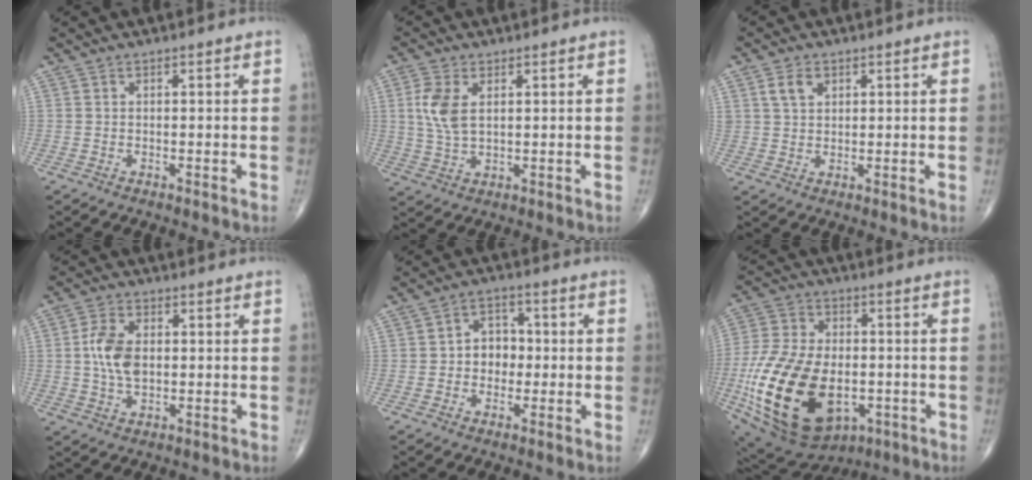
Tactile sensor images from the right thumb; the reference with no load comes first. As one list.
[{"total": 6.7, "force": [1.7, 3.6, 5.3], "torque": [-0.117, 0.000, 0.037]}, {"total": 3.9, "force": [1.8, 2.6, 2.2], "torque": [-0.030, -0.003, 0.035]}, {"total": 7.6, "force": [0.5, 4.6, 6.1], "torque": [-0.114, 0.003, 0.007]}, {"total": 6.2, "force": [-0.4, 5.0, 3.6], "torque": [-0.021, 0.019, -0.017]}, {"total": 27.6, "force": [-6.7, 16.8, 21.0], "torque": [-0.426, -0.008, -0.094]}]